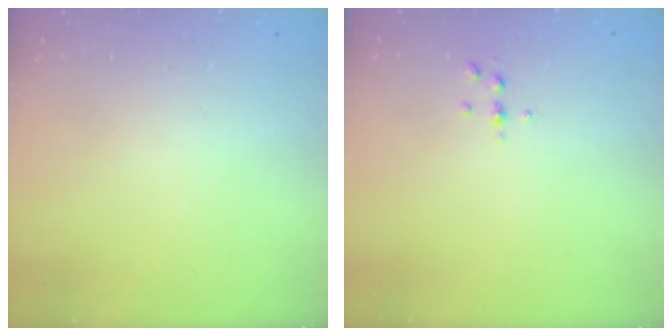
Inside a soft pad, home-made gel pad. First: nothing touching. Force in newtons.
{"total": 3.8, "press": 3.7, "slide": 0.5}